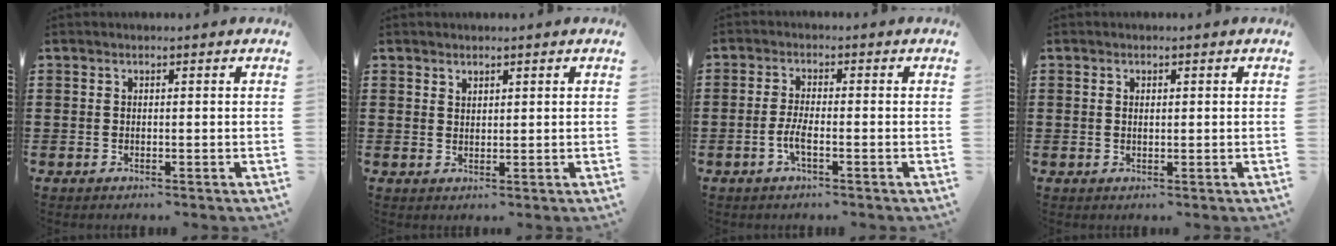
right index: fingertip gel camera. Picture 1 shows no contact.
{"total": 1.5, "force": [1.4, 0.6, 0.0], "torque": [-0.001, 0.001, 0.028]}
{"total": 3.0, "force": [-1.2, 0.4, 2.8], "torque": [-0.065, -0.008, -0.024]}
{"total": 0.7, "force": [0.2, 0.4, 0.6], "torque": [-0.013, 0.001, 0.004]}